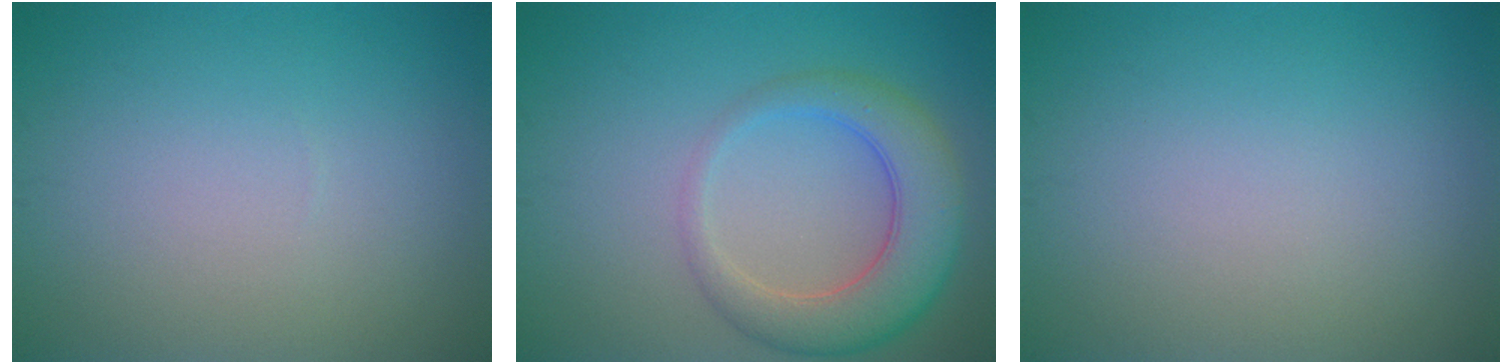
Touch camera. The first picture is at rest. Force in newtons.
{"total": 5.8, "press": 5.8, "slide": 0.5}
{"total": 0.0}